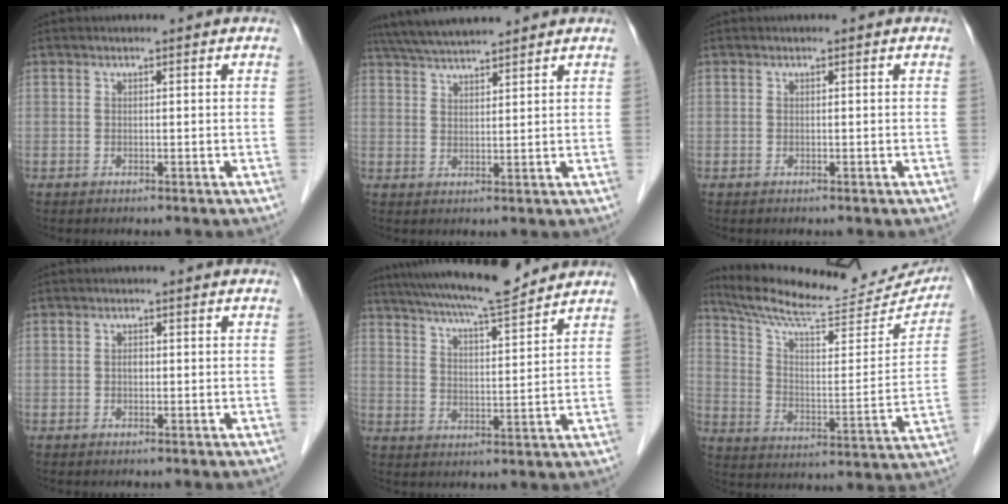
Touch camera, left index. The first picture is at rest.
{"total": 9.0, "force": [8.2, 0.7, 3.7], "torque": [-0.066, 0.031, 0.135]}
{"total": 0.0}
{"total": 0.9, "force": [-0.1, 0.6, 0.6], "torque": [-0.011, 0.001, -0.005]}
{"total": 14.5, "force": [13.0, 0.7, 6.4], "torque": [-0.110, 0.006, 0.200]}
{"total": 24.4, "force": [22.4, 4.2, 8.7], "torque": [-0.135, -0.038, 0.306]}